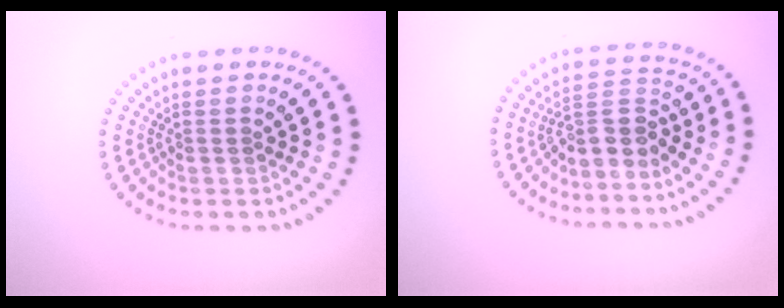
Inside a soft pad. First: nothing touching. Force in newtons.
{"total": 3.1, "press": 2.6, "slide": 1.8}